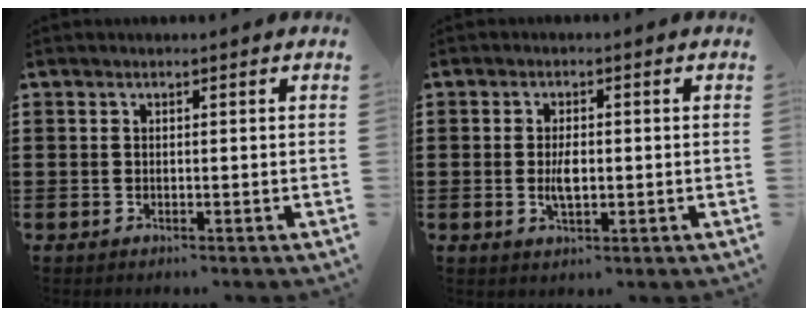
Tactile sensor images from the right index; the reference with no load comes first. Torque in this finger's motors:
{"motor_torque": [1.11, 1.03, 0.51, 0.11]}